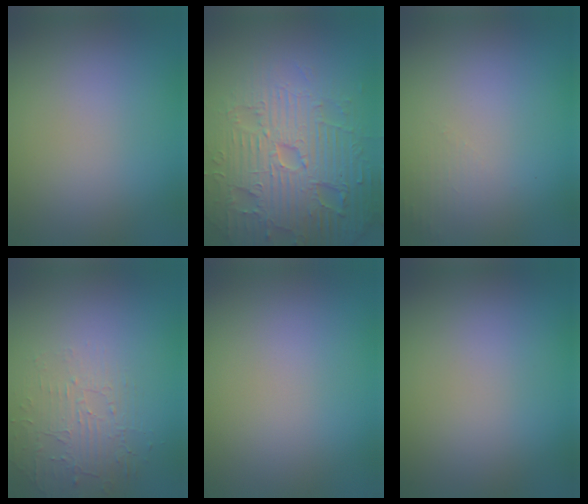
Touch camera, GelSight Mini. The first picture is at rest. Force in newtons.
{"total": 7.9, "press": 7.7, "slide": 1.8}
{"total": 1.1, "press": 1.1, "slide": 0.3}
{"total": 1.9, "press": 1.0, "slide": 1.6}
{"total": 0.0}
{"total": 0.0}